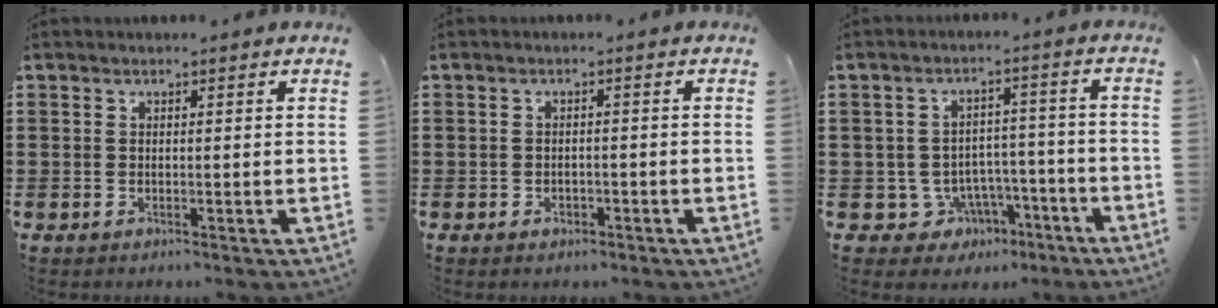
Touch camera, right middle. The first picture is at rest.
{"total": 1.0, "force": [-0.7, 0.7, 0.3], "torque": [-0.011, -0.004, -0.014]}
{"total": 5.3, "force": [-3.1, 4.2, 1.2], "torque": [-0.036, 0.014, -0.052]}